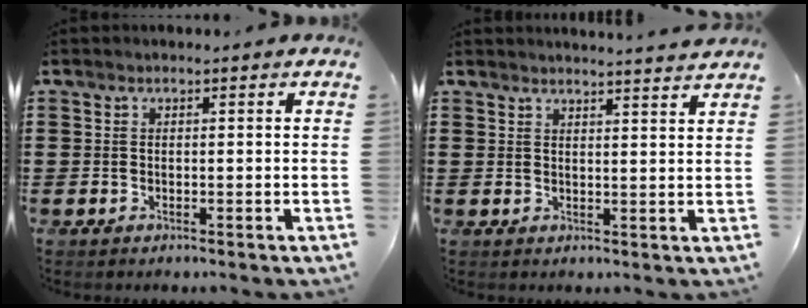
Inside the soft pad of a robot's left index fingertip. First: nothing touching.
{"total": 2.7, "force": [2.6, -0.6, 0.3], "torque": [-0.012, -0.012, 0.048]}